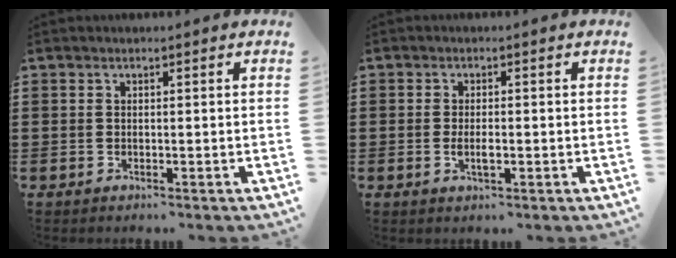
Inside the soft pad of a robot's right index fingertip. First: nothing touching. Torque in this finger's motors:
{"motor_torque": [0.62, 1.51, 0.06, 0.02]}